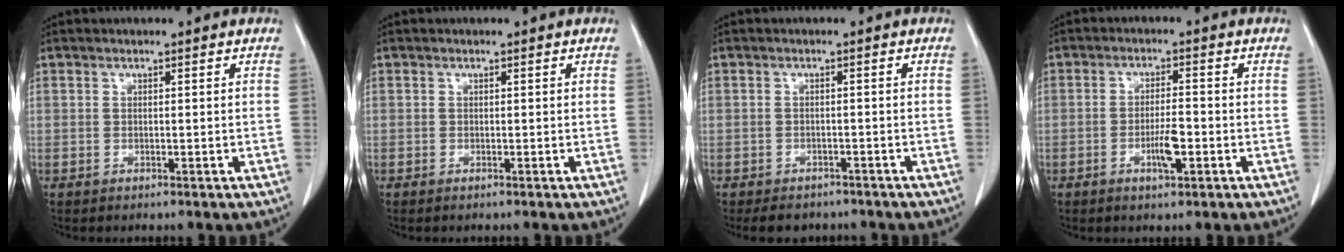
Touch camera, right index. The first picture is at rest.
{"total": 0.0}
{"total": 5.0, "force": [-4.2, 2.4, 1.3], "torque": [-0.015, 0.003, -0.050]}
{"total": 4.3, "force": [-1.5, 0.8, 3.9], "torque": [-0.070, 0.000, -0.025]}